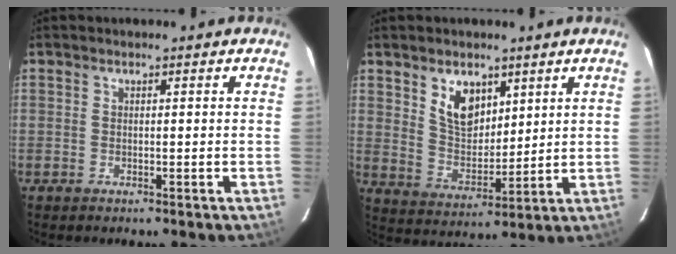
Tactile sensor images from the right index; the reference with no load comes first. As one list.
[{"total": 8.9, "force": [4.6, 5.5, 5.2], "torque": [-0.087, 0.005, 0.097]}]